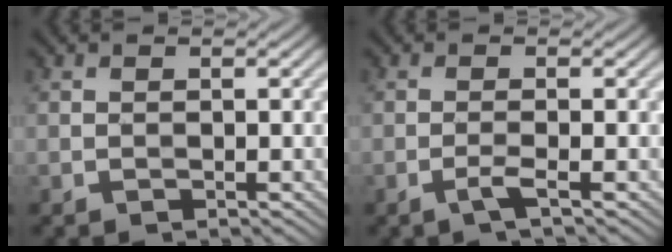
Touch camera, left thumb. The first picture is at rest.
{"total": 1.5, "force": [-0.8, -0.3, 1.2], "torque": [-0.029, 0.011, -0.023]}